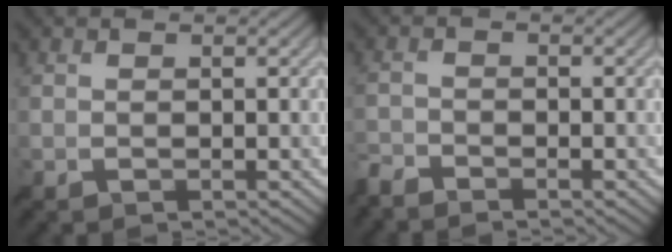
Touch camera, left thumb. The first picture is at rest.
{"total": 2.7, "force": [-2.7, 0.3, 0.4], "torque": [-0.012, -0.009, -0.065]}